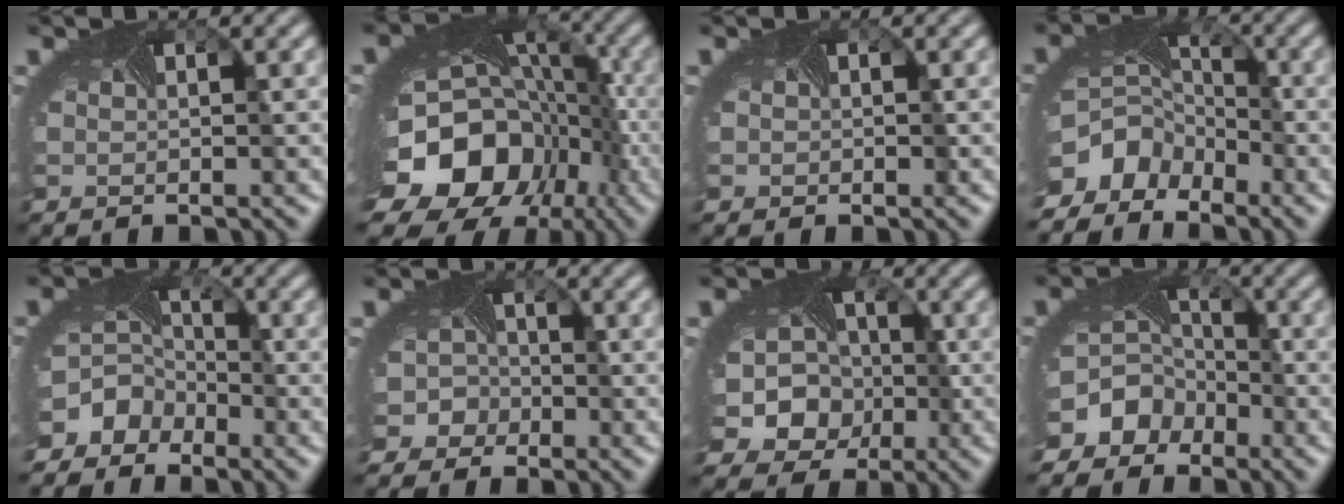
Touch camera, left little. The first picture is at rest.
{"total": 17.5, "force": [-6.3, 13.3, 9.4], "torque": [-0.192, -0.025, -0.093]}
{"total": 1.3, "force": [0.0, 1.2, 0.4], "torque": [0.005, -0.001, -0.002]}
{"total": 7.5, "force": [-4.9, 5.1, 2.4], "torque": [-0.053, -0.009, -0.081]}
{"total": 6.0, "force": [-3.8, 4.5, 1.4], "torque": [-0.013, -0.007, -0.057]}
{"total": 4.8, "force": [-2.7, 4.0, 0.4], "torque": [0.018, 0.000, -0.048]}
{"total": 13.3, "force": [-2.4, 11.5, 6.2], "torque": [-0.127, -0.013, -0.058]}
{"total": 7.8, "force": [-4.3, 6.1, 2.0], "torque": [-0.038, -0.012, -0.072]}